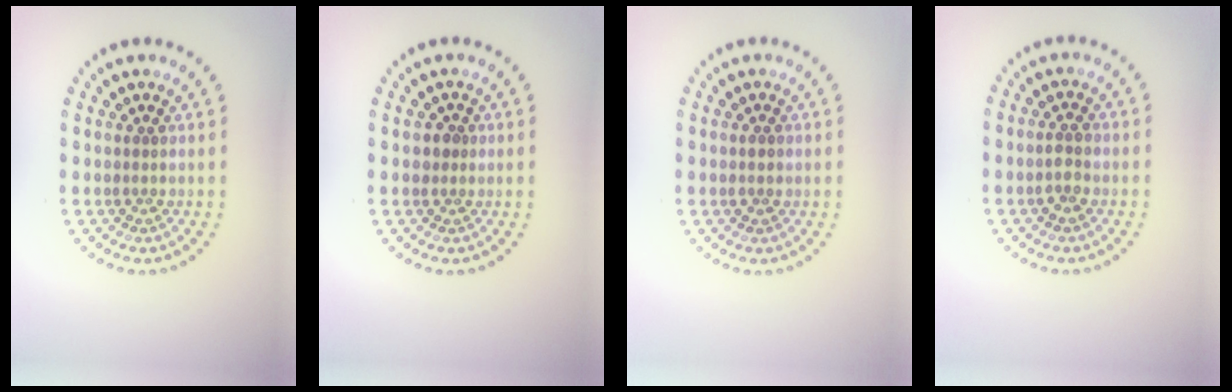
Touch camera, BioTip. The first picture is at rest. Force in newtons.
{"total": 1.3, "press": 1.1, "slide": 0.6}
{"total": 1.3, "press": 1.2, "slide": 0.3}
{"total": 1.6, "press": 1.6, "slide": 0.1}